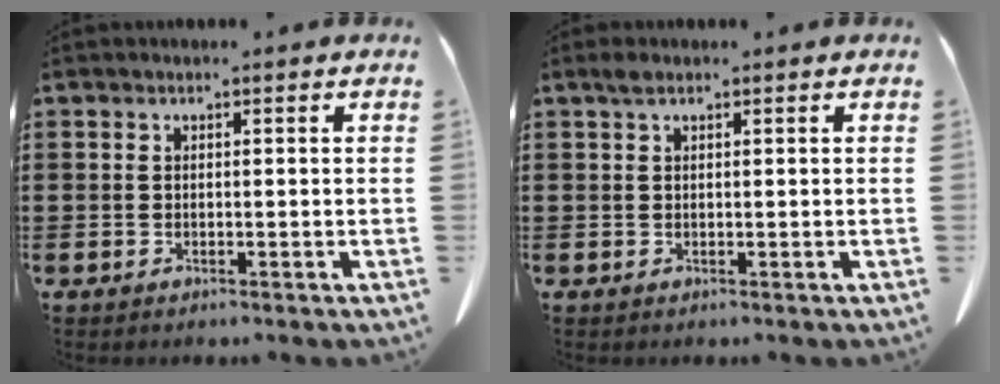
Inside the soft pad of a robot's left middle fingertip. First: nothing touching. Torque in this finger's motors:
{"motor_torque": [0.20, 0.05, 0.05, 0.02]}